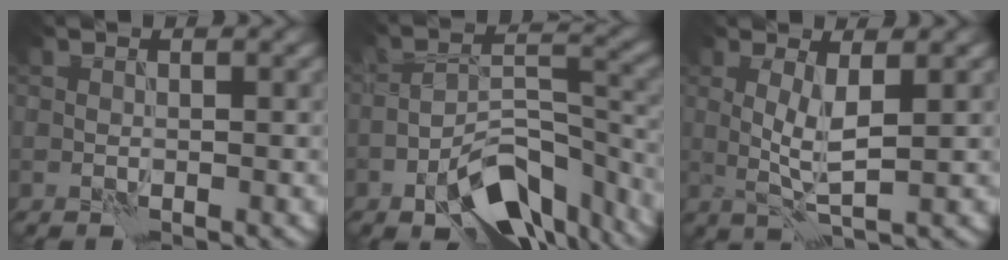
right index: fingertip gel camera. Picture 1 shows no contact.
{"total": 10.1, "force": [-6.4, 4.4, 6.4], "torque": [-0.100, -0.001, -0.110]}
{"total": 3.0, "force": [0.4, 0.5, 2.9], "torque": [-0.059, -0.002, 0.010]}